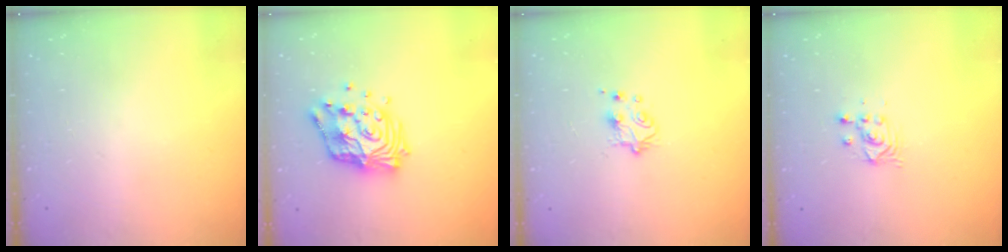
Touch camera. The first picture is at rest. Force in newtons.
{"total": 15.7, "press": 15.7, "slide": 1.4}
{"total": 5.3, "press": 5.2, "slide": 0.6}
{"total": 2.9, "press": 2.9, "slide": 0.1}